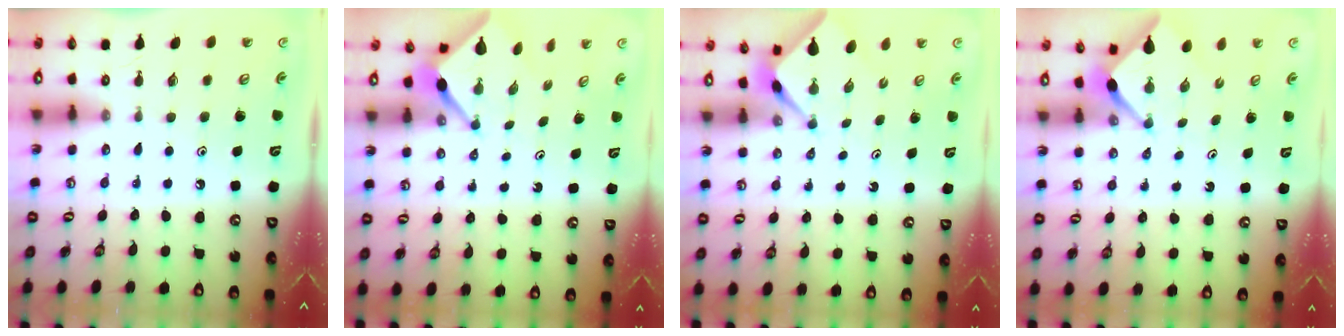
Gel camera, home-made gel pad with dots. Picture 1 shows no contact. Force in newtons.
{"total": 3.3, "press": 3.3, "slide": 0.2}
{"total": 2.2, "press": 2.2, "slide": 0.3}
{"total": 2.6, "press": 2.6, "slide": 0.3}